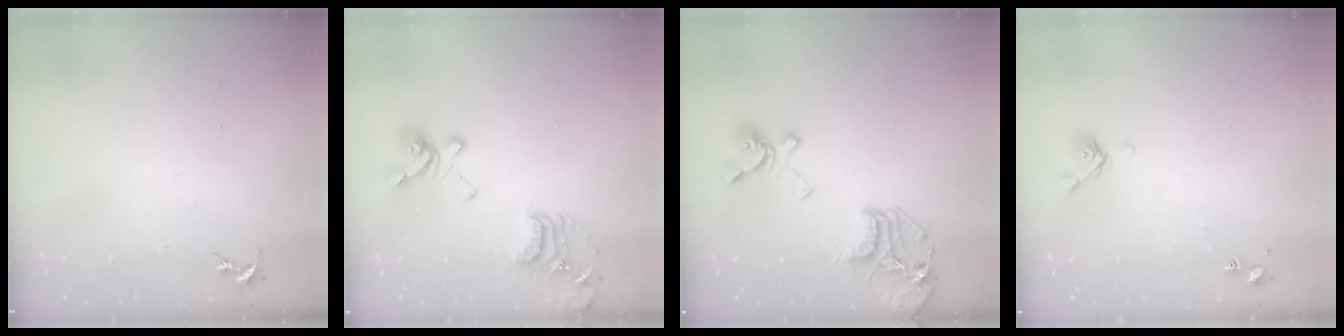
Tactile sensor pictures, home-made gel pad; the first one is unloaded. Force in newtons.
{"total": 18.0, "press": 17.9, "slide": 1.9}
{"total": 19.6, "press": 19.5, "slide": 2.1}
{"total": 7.1, "press": 7.0, "slide": 0.8}